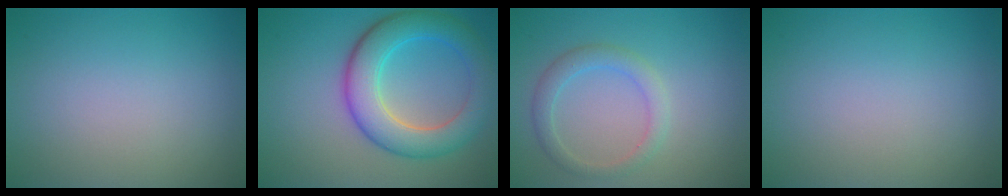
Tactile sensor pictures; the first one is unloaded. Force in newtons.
{"total": 7.0, "press": 6.9, "slide": 0.4}
{"total": 2.2, "press": 2.2, "slide": 0.1}
{"total": 0.0}